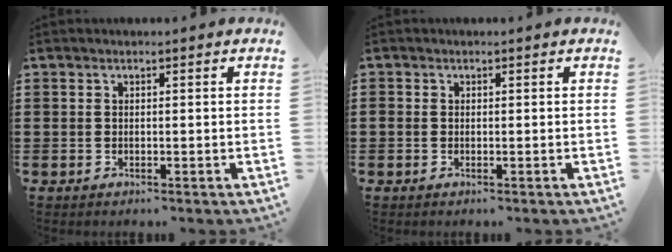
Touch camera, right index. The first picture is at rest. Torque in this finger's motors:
{"motor_torque": [-0.48, 0.48, 0.02, 0.03]}